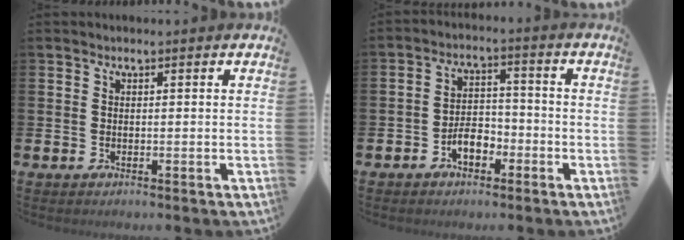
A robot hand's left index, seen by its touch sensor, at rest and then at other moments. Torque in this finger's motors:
{"motor_torque": [1.12, 0.44, 0.44, 0.12]}